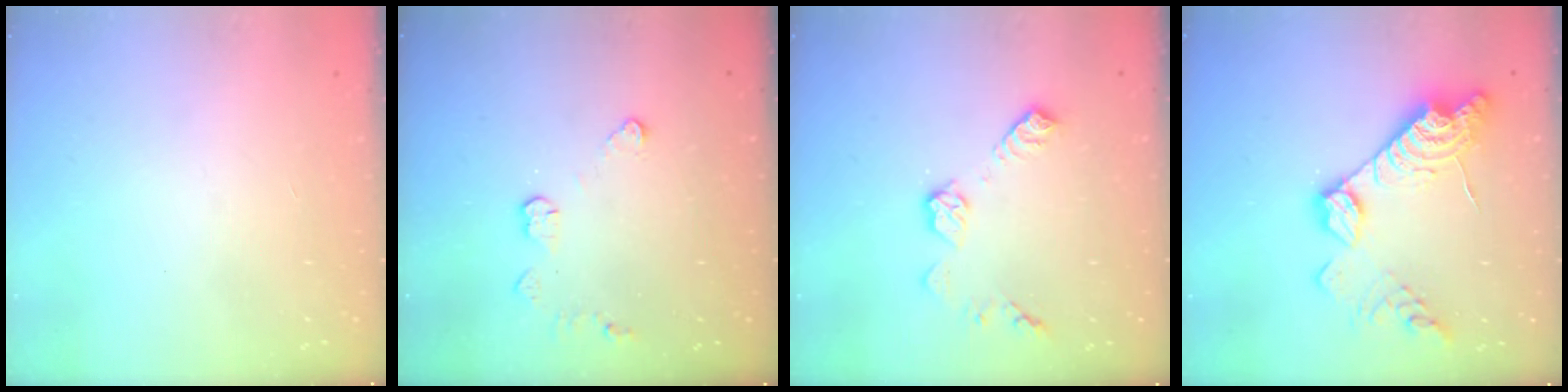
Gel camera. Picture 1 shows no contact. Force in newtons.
{"total": 4.5, "press": 4.5, "slide": 0.4}
{"total": 9.0, "press": 9.0, "slide": 0.3}
{"total": 18.0, "press": 17.9, "slide": 1.8}